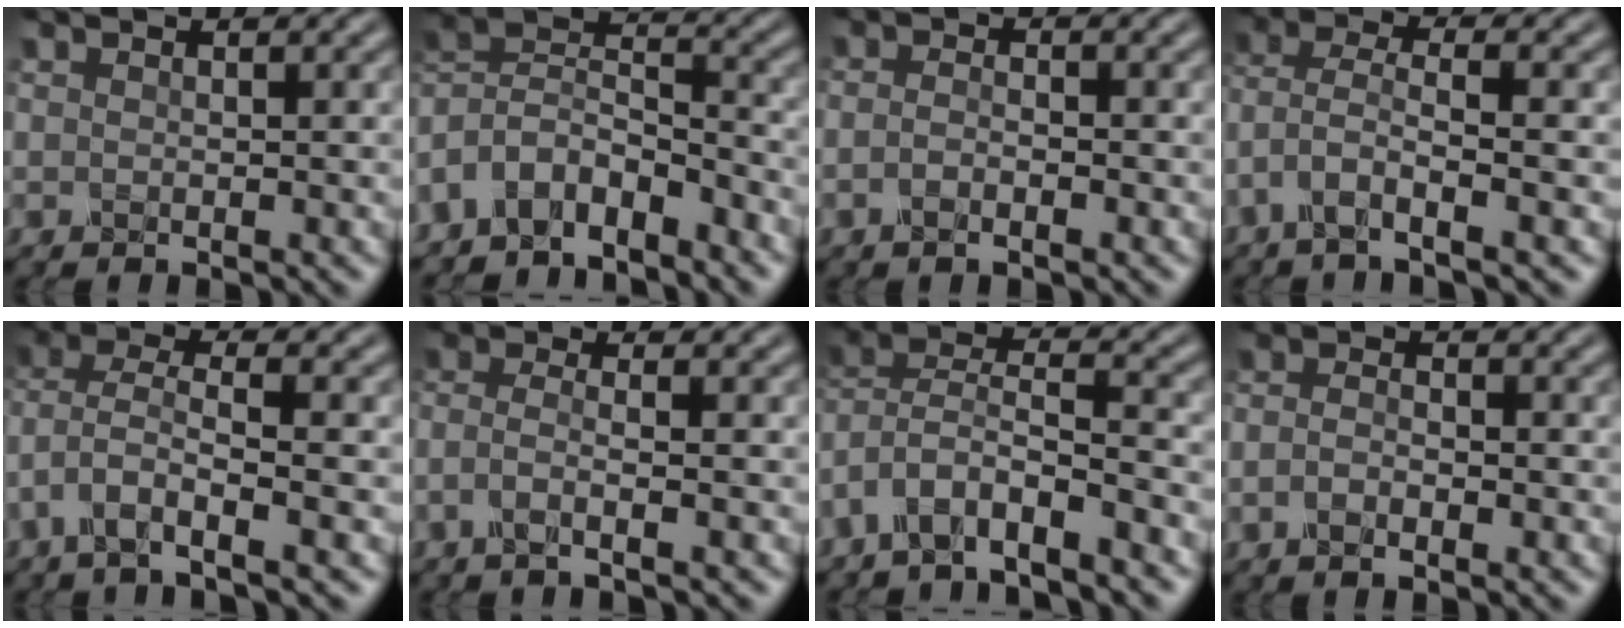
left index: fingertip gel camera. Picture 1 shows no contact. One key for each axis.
{"total": 6.5, "fx": -4.7, "fy": 3.1, "fz": 3.2, "tx": -0.055, "ty": 0.000, "tz": -0.100}
{"total": 1.7, "fx": -0.7, "fy": 0.6, "fz": 1.4, "tx": -0.027, "ty": -0.002, "tz": -0.016}
{"total": 4.2, "fx": -2.1, "fy": 1.1, "fz": 3.5, "tx": -0.077, "ty": 0.004, "tz": -0.051}
{"total": 4.8, "fx": -2.2, "fy": 1.5, "fz": 4.0, "tx": -0.085, "ty": 0.002, "tz": -0.051}
{"total": 2.8, "fx": -1.2, "fy": 0.7, "fz": 2.4, "tx": -0.044, "ty": 0.000, "tz": -0.039}
{"total": 6.4, "fx": -4.8, "fy": 2.0, "fz": 3.8, "tx": -0.069, "ty": 0.005, "tz": -0.095}
{"total": 2.2, "fx": -0.8, "fy": 1.0, "fz": 1.8, "tx": -0.032, "ty": 0.000, "tz": -0.018}